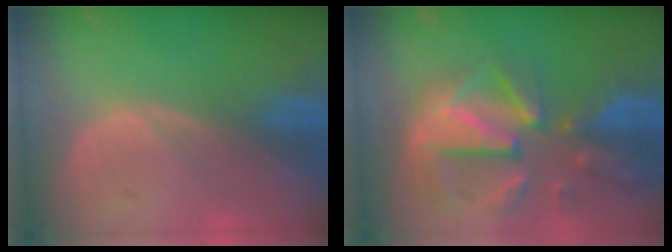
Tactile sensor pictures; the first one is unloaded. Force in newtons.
{"total": 12.2, "press": 10.6, "slide": 5.9}